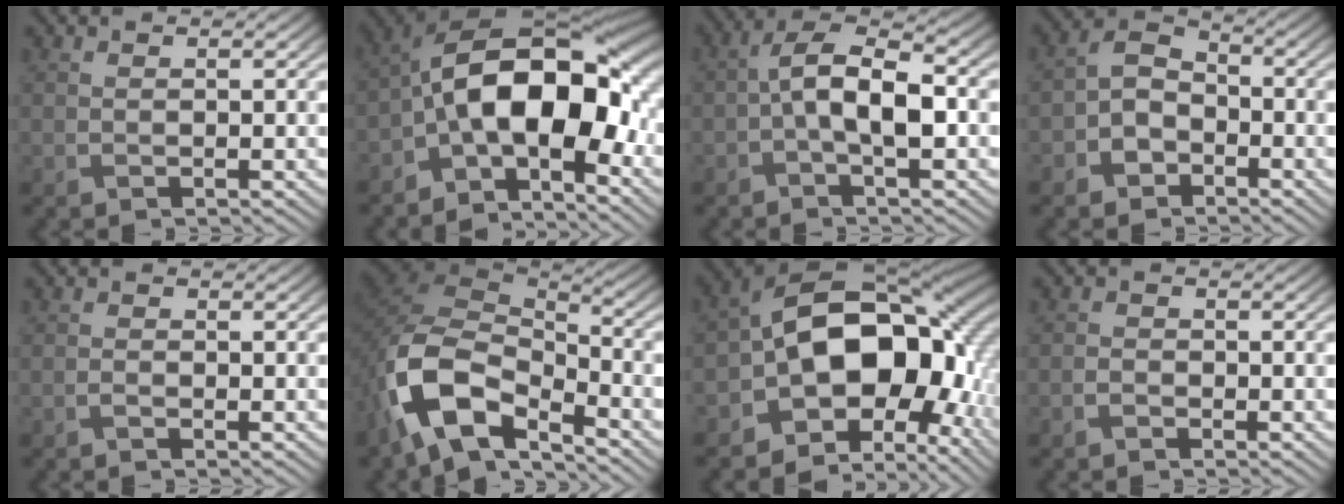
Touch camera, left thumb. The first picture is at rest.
{"total": 14.9, "force": [-3.5, 7.7, 12.3], "torque": [-0.194, 0.011, -0.077]}
{"total": 7.6, "force": [-0.9, 3.2, 6.8], "torque": [-0.127, 0.015, -0.024]}
{"total": 5.2, "force": [-2.4, 3.7, 2.8], "torque": [-0.059, 0.004, -0.059]}
{"total": 0.7, "force": [-0.5, 0.2, 0.4], "torque": [-0.009, 0.001, -0.010]}
{"total": 13.0, "force": [-6.7, 6.8, 8.9], "torque": [-0.200, -0.026, -0.133]}
{"total": 16.7, "force": [-3.0, 11.5, 11.7], "torque": [-0.175, -0.009, -0.055]}
{"total": 1.2, "force": [-0.9, 0.7, 0.4], "torque": [-0.008, 0.001, -0.022]}